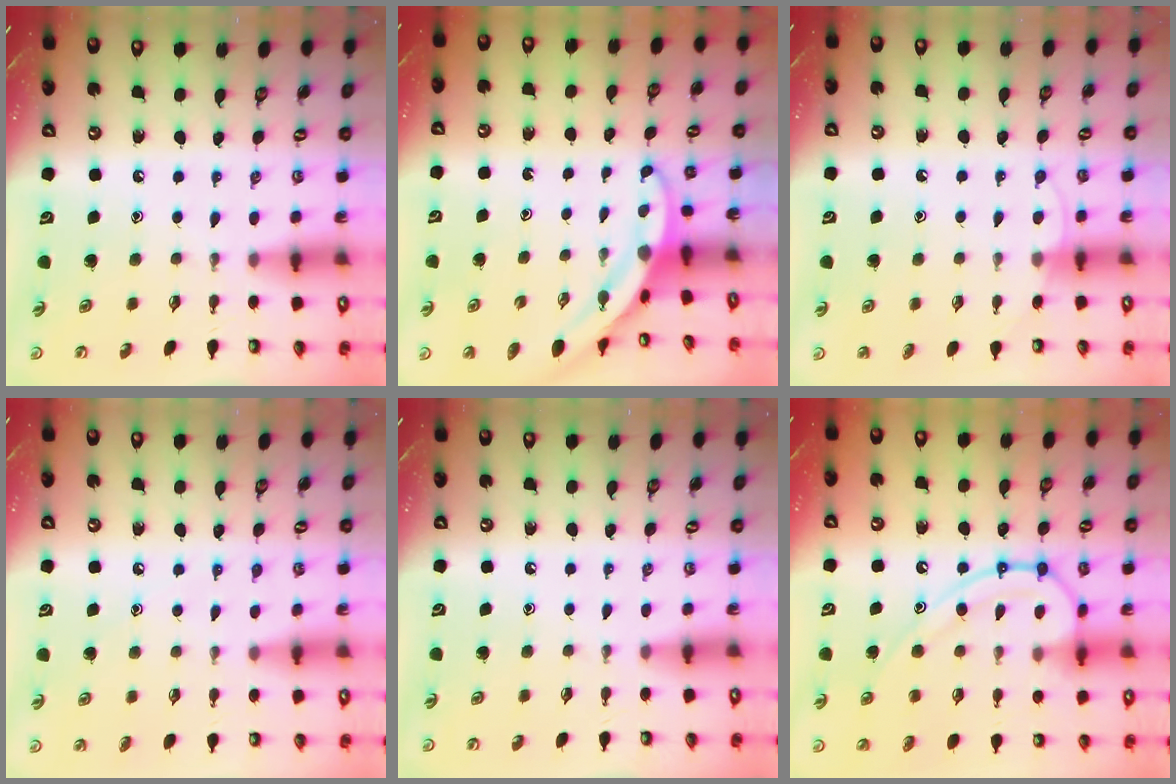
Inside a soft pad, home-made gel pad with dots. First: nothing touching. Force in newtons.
{"total": 3.8, "press": 3.8, "slide": 0.2}
{"total": 4.8, "press": 4.8, "slide": 0.6}
{"total": 4.5, "press": 4.4, "slide": 0.4}
{"total": 0.0}
{"total": 12.7, "press": 12.7, "slide": 0.9}